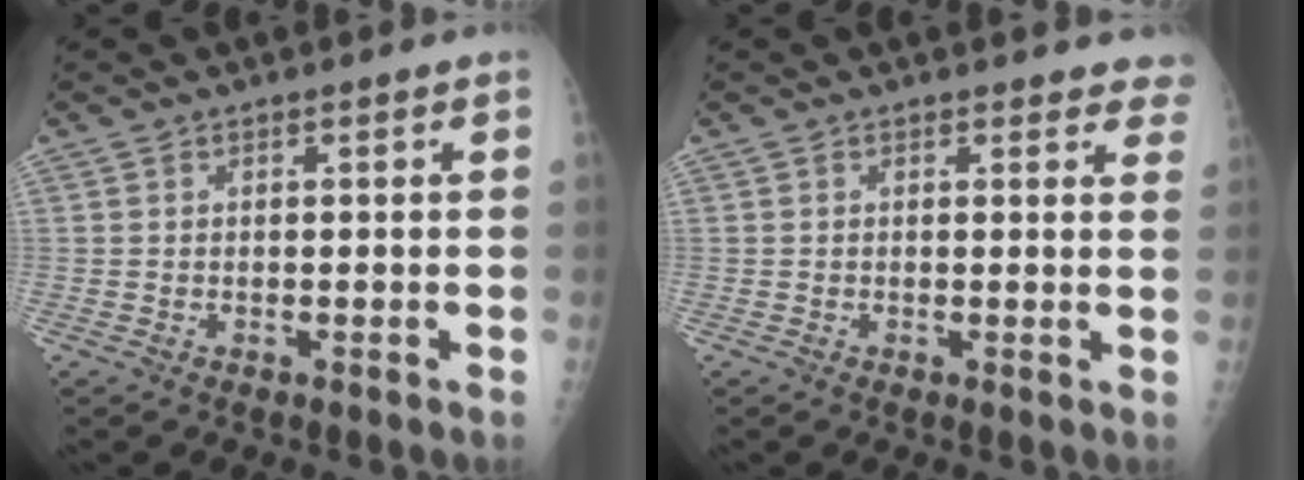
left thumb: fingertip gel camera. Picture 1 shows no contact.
{"total": 4.6, "force": [4.2, 1.8, 0.9], "torque": [0.028, -0.018, 0.025]}